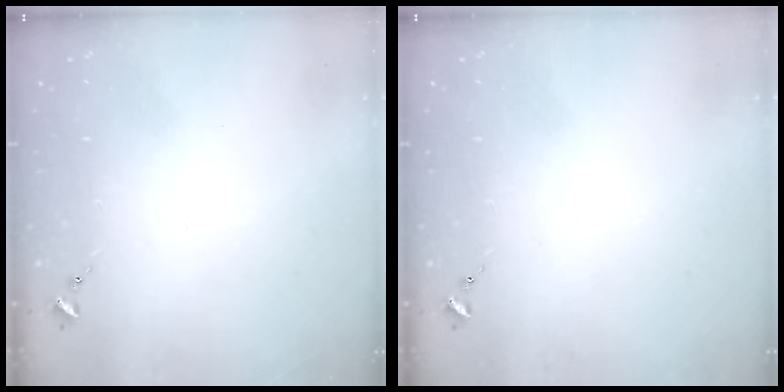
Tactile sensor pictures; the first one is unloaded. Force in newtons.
{"total": 0.0}